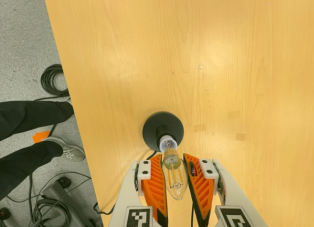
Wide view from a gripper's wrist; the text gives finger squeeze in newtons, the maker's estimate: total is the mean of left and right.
{"total": 20.9, "left": 22.1, "right": 19.8}